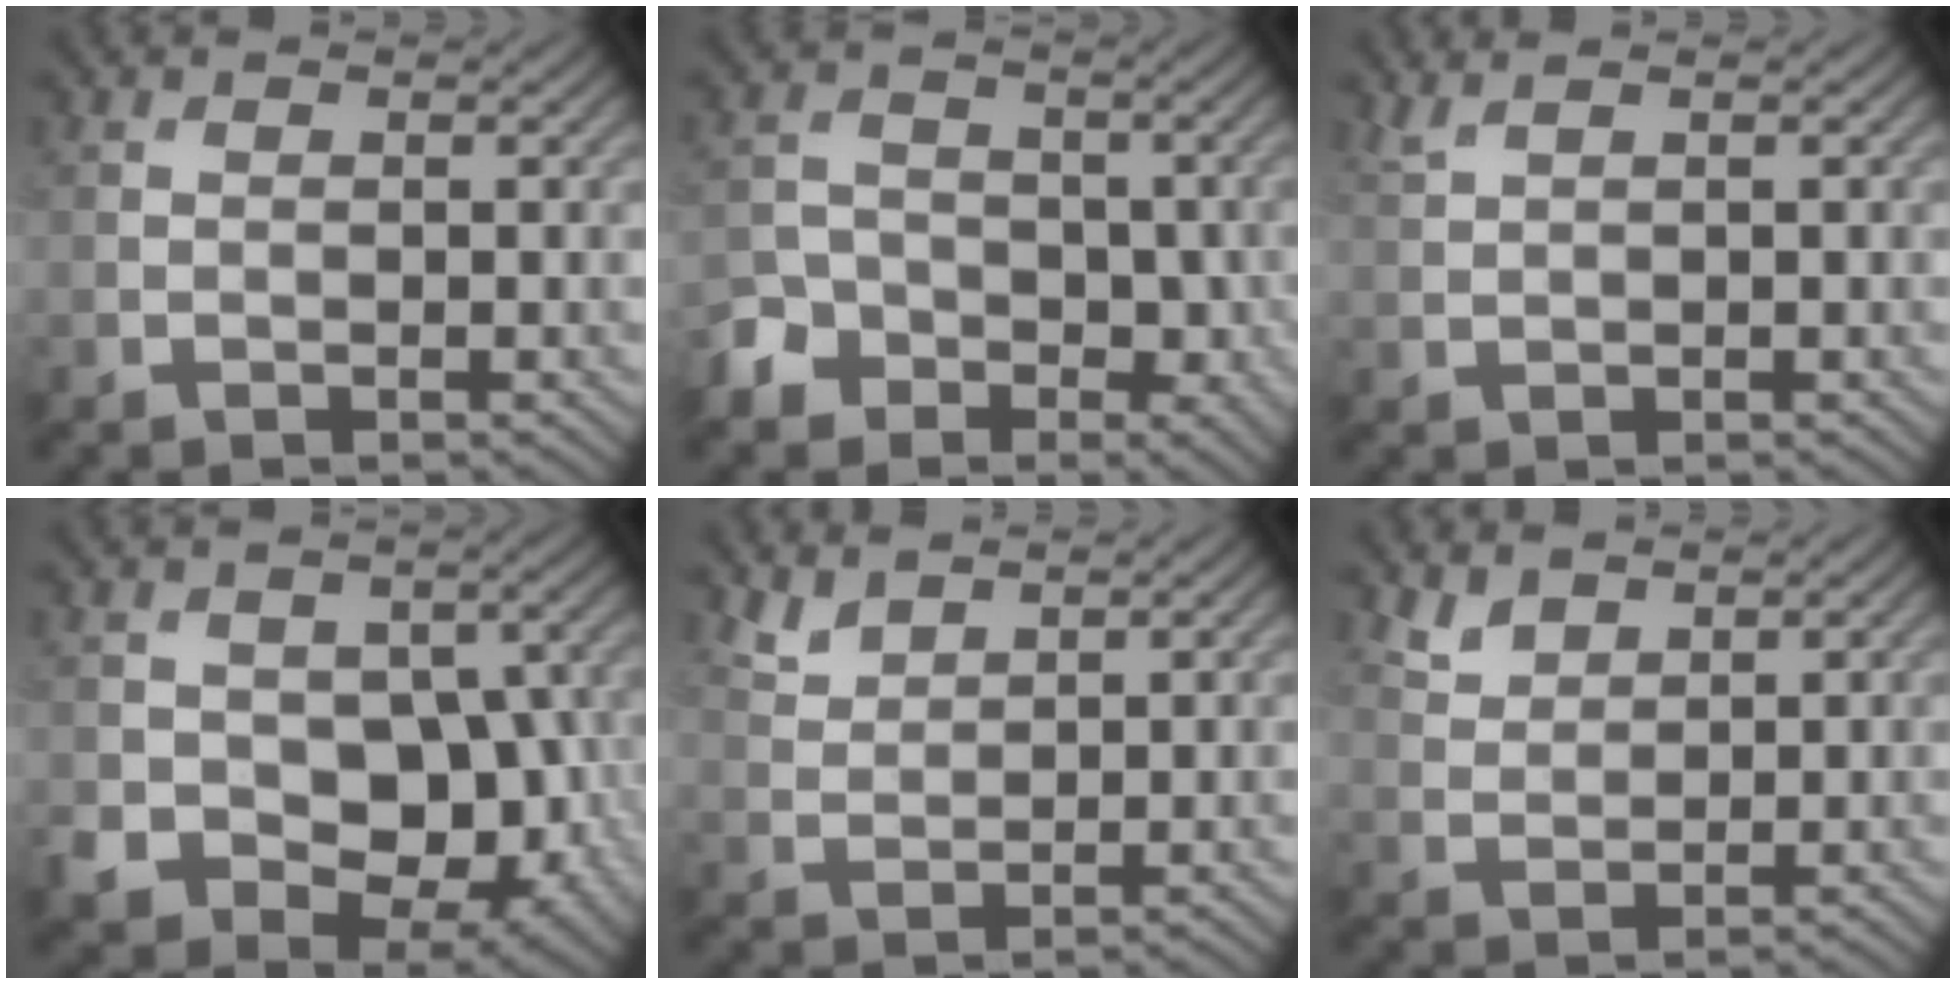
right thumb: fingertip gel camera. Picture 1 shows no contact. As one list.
[{"total": 6.2, "force": [-3.6, 4.6, 2.0], "torque": [-0.020, -0.004, -0.070]}, {"total": 1.5, "force": [1.2, 0.3, 0.9], "torque": [-0.025, 0.007, 0.026]}, {"total": 12.4, "force": [-2.9, 9.5, 7.5], "torque": [-0.130, -0.027, -0.043]}, {"total": 2.5, "force": [2.2, 0.8, 0.9], "torque": [-0.028, -0.002, 0.055]}, {"total": 2.5, "force": [2.1, 1.1, 0.8], "torque": [-0.025, -0.001, 0.051]}]